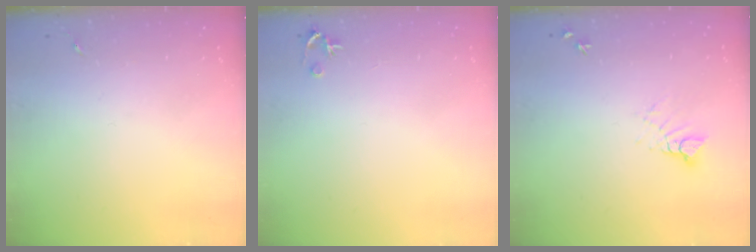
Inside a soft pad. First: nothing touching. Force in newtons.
{"total": 3.5, "press": 3.5, "slide": 0.4}
{"total": 4.4, "press": 4.4, "slide": 0.1}